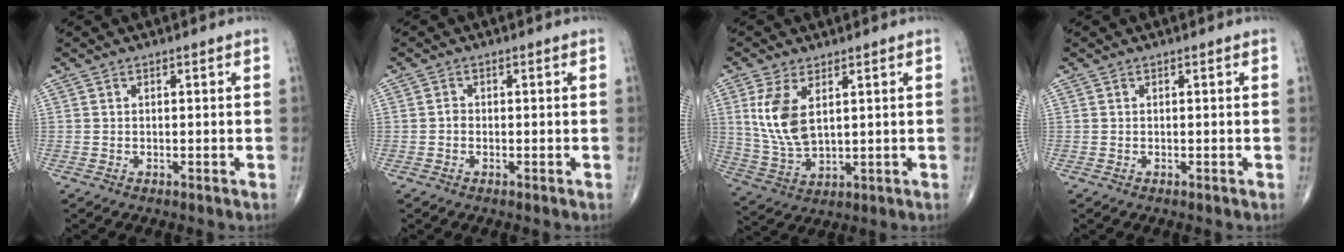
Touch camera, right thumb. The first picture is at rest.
{"total": 1.0, "force": [-0.3, 0.8, 0.5], "torque": [-0.004, 0.003, -0.008]}
{"total": 9.9, "force": [2.9, 5.0, 8.0], "torque": [-0.166, -0.013, 0.071]}
{"total": 0.0}